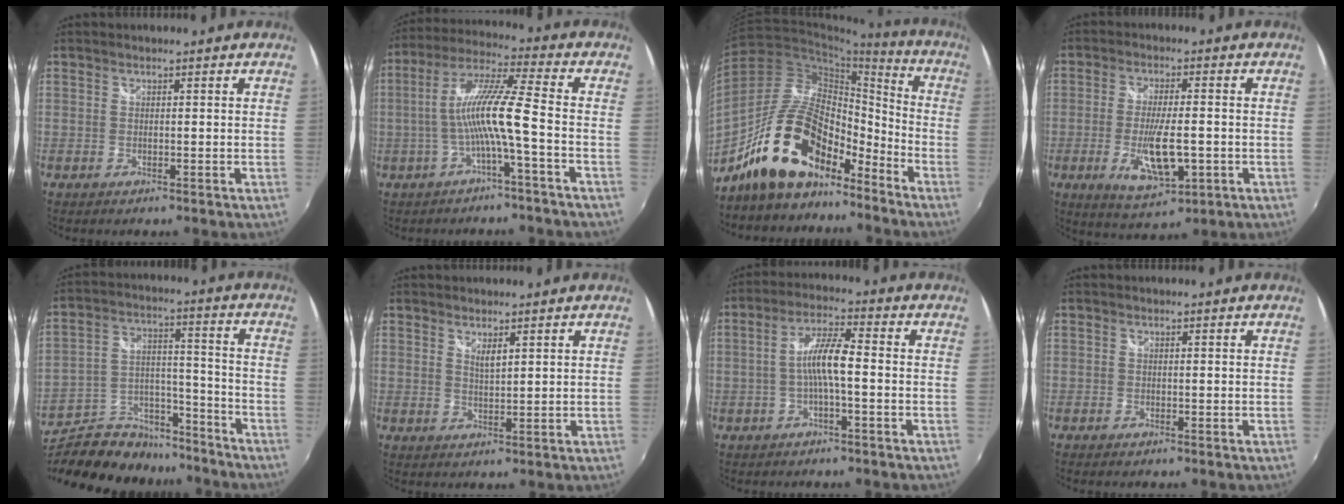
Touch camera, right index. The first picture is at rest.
{"total": 10.5, "force": [-3.0, -0.5, 10.1], "torque": [-0.199, 0.010, -0.050]}
{"total": 18.9, "force": [-13.8, 8.5, 9.8], "torque": [-0.187, 0.020, -0.239]}
{"total": 10.4, "force": [-2.9, 3.2, 9.4], "torque": [-0.180, -0.022, -0.041]}
{"total": 22.7, "force": [-18.1, 10.4, 8.9], "torque": [-0.196, 0.035, -0.267]}
{"total": 2.3, "force": [1.4, 0.6, 1.7], "torque": [-0.029, -0.004, 0.023]}
{"total": 6.6, "force": [-1.3, 0.8, 6.4], "torque": [-0.131, 0.011, -0.024]}
{"total": 0.7, "force": [-0.5, 0.3, 0.2], "torque": [-0.005, -0.003, -0.013]}